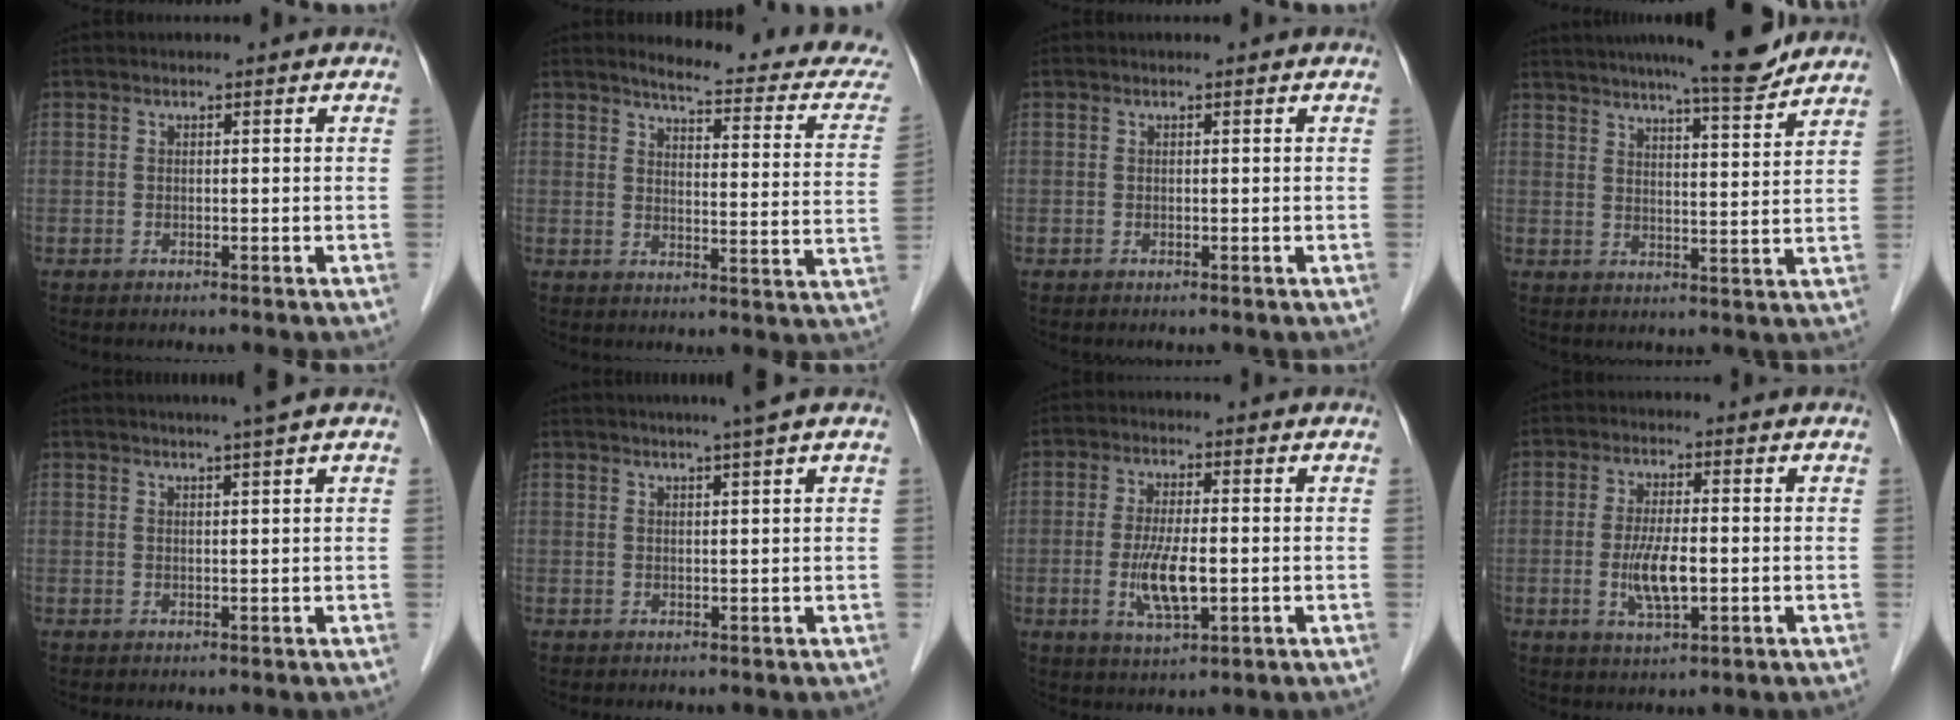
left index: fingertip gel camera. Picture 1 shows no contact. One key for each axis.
{"total": 16.2, "fx": 15.1, "fy": 1.8, "fz": 5.6, "tx": -0.056, "ty": -0.061, "tz": 0.156}
{"total": 0.0}
{"total": 12.8, "fx": 11.4, "fy": 0.2, "fz": 5.9, "tx": -0.092, "ty": -0.002, "tz": 0.155}
{"total": 3.8, "fx": 2.9, "fy": -1.0, "fz": 2.3, "tx": -0.032, "ty": 0.007, "tz": 0.043}
{"total": 4.5, "fx": 3.4, "fy": -1.1, "fz": 2.8, "tx": -0.040, "ty": 0.010, "tz": 0.048}
{"total": 6.7, "fx": -1.2, "fy": 1.7, "fz": 6.4, "tx": -0.129, "ty": -0.011, "tz": -0.019}
{"total": 5.8, "fx": -1.0, "fy": 1.4, "fz": 5.6, "tx": -0.115, "ty": -0.008, "tz": -0.016}